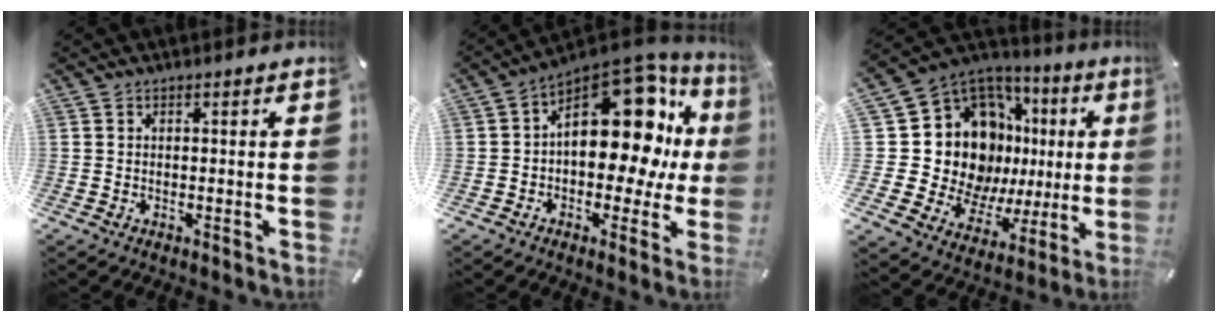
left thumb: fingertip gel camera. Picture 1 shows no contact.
{"total": 21.1, "force": [5.0, 12.5, 16.2], "torque": [-0.206, -0.041, 0.085]}
{"total": 22.0, "force": [4.2, 17.0, 13.4], "torque": [-0.258, -0.055, 0.110]}